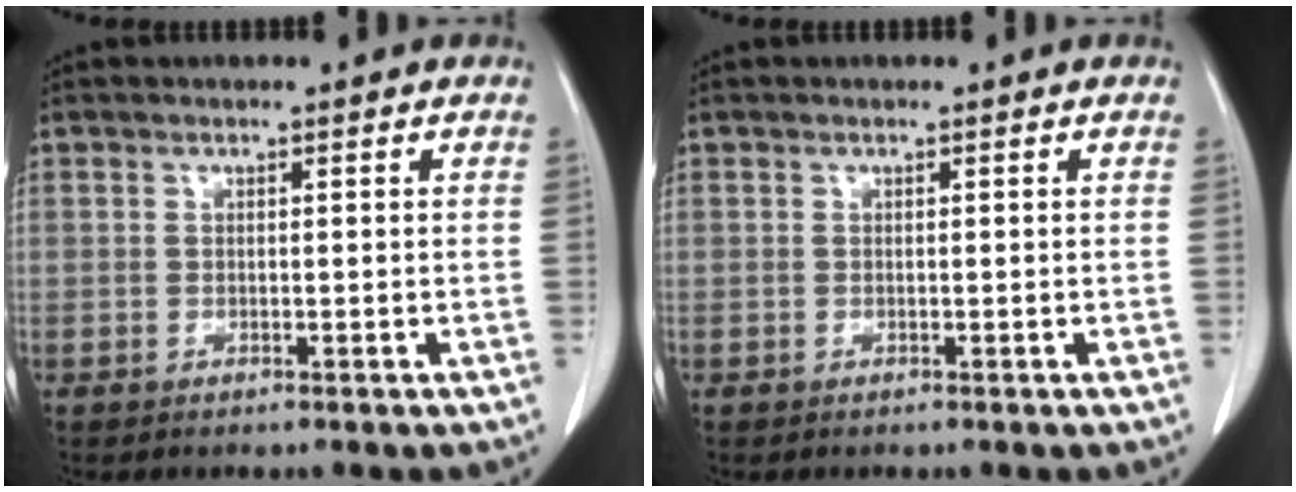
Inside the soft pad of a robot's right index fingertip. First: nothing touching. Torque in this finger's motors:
{"motor_torque": [0.00, 0.00, 0.00, 0.00]}